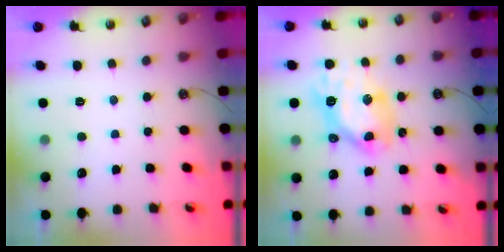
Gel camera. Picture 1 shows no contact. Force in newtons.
{"total": 13.4, "press": 13.3, "slide": 1.2}